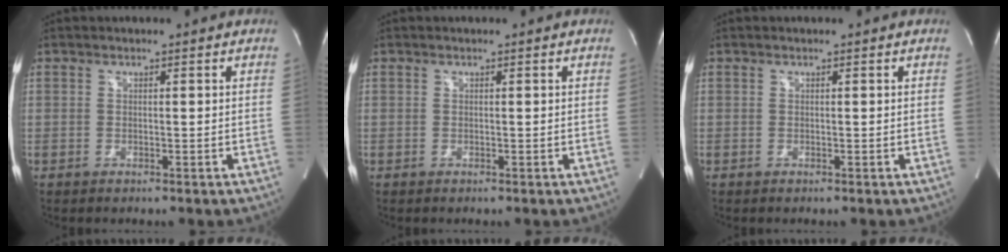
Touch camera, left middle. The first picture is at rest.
{"total": 0.0}
{"total": 0.0}